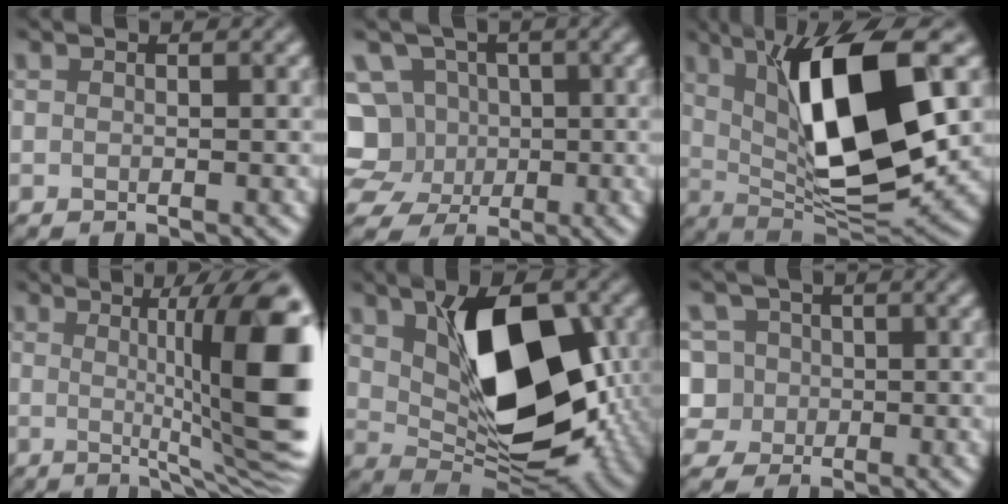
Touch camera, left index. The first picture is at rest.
{"total": 7.4, "force": [-0.2, 7.0, 2.4], "torque": [-0.040, 0.035, -0.042]}
{"total": 12.5, "force": [2.8, 4.2, 11.4], "torque": [-0.180, -0.008, 0.052]}
{"total": 12.9, "force": [0.3, 2.7, 12.6], "torque": [-0.132, -0.005, 0.012]}
{"total": 11.2, "force": [1.6, 6.4, 9.0], "torque": [-0.140, -0.006, 0.038]}
{"total": 6.1, "force": [0.0, 5.8, 2.1], "torque": [-0.035, 0.031, -0.021]}